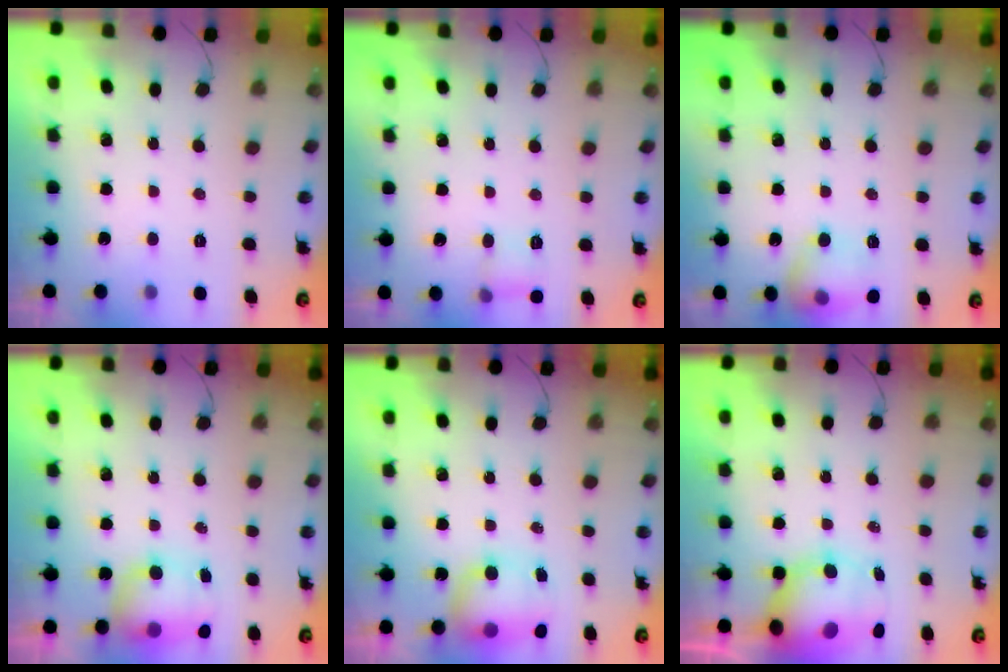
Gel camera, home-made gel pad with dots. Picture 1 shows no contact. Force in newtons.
{"total": 6.1, "press": 5.9, "slide": 1.3}
{"total": 11.8, "press": 11.7, "slide": 0.9}
{"total": 8.9, "press": 8.4, "slide": 3.0}
{"total": 7.5, "press": 7.4, "slide": 1.1}
{"total": 10.7, "press": 10.4, "slide": 2.9}